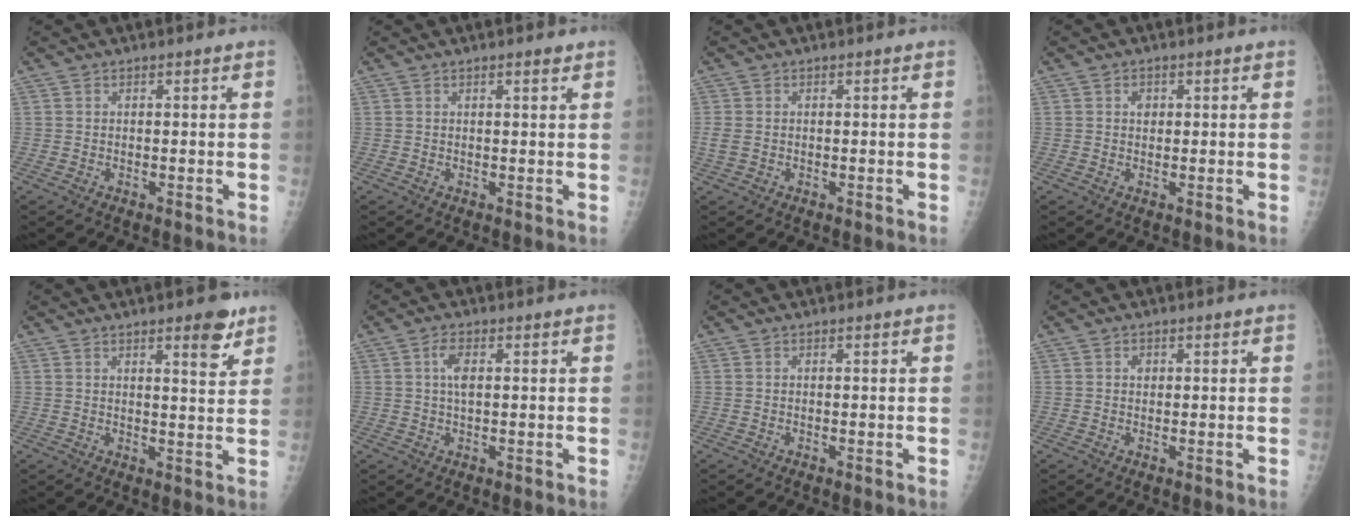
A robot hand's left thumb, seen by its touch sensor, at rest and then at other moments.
{"total": 1.4, "force": [0.9, 0.3, 1.0], "torque": [-0.014, -0.004, 0.013]}
{"total": 2.3, "force": [-0.2, 1.7, 1.6], "torque": [-0.052, -0.001, -0.005]}
{"total": 1.6, "force": [0.4, 1.3, 0.8], "torque": [-0.003, 0.001, 0.005]}
{"total": 5.8, "force": [3.7, 1.4, 4.2], "torque": [-0.046, -0.021, 0.045]}
{"total": 3.1, "force": [0.7, 1.3, 2.8], "torque": [-0.056, 0.005, 0.012]}
{"total": 0.0}
{"total": 1.1, "force": [0.3, 0.9, 0.5], "torque": [-0.001, 0.001, 0.004]}